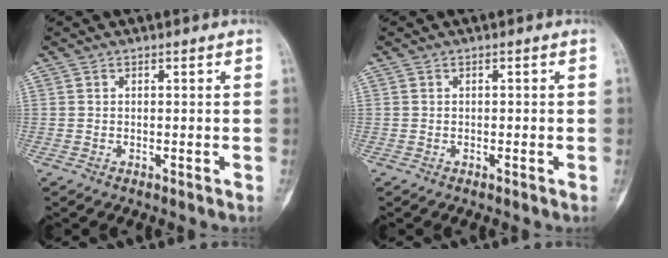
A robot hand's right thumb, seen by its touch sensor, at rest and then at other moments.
{"total": 0.0}